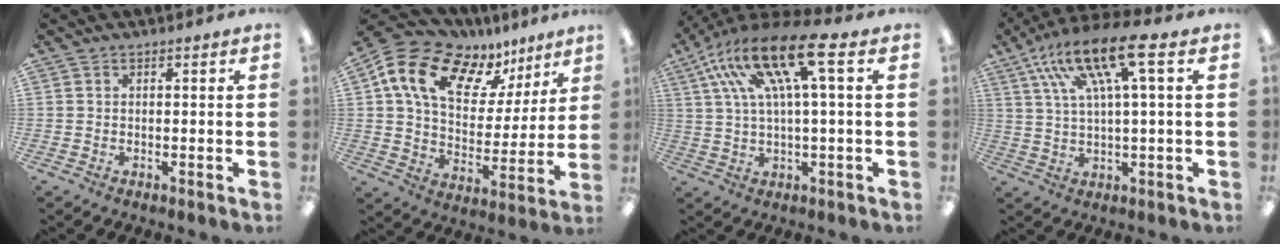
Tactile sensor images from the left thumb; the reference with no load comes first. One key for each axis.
{"total": 16.7, "fx": 10.3, "fy": 9.6, "fz": 8.9, "tx": -0.164, "ty": -0.051, "tz": 0.185}
{"total": 17.2, "fx": 7.5, "fy": 4.9, "fz": 14.6, "tx": -0.292, "ty": -0.023, "tz": 0.123}
{"total": 15.7, "fx": 7.6, "fy": 4.1, "fz": 13.2, "tx": -0.261, "ty": -0.027, "tz": 0.123}